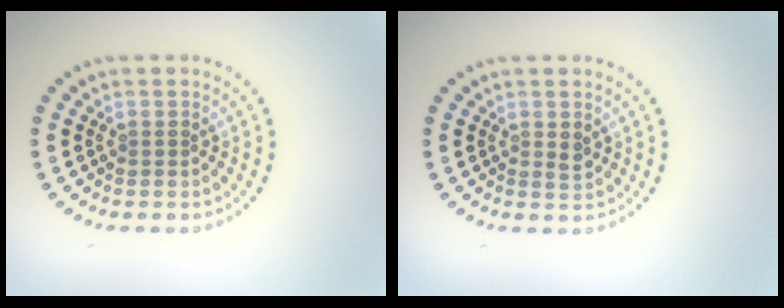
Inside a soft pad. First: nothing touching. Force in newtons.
{"total": 1.1, "press": 1.1, "slide": 0.2}